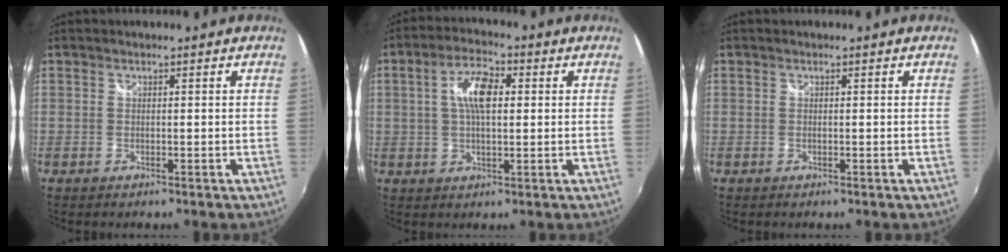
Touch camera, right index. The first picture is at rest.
{"total": 7.6, "force": [1.5, 3.3, 6.7], "torque": [-0.124, 0.015, 0.025]}
{"total": 0.0}